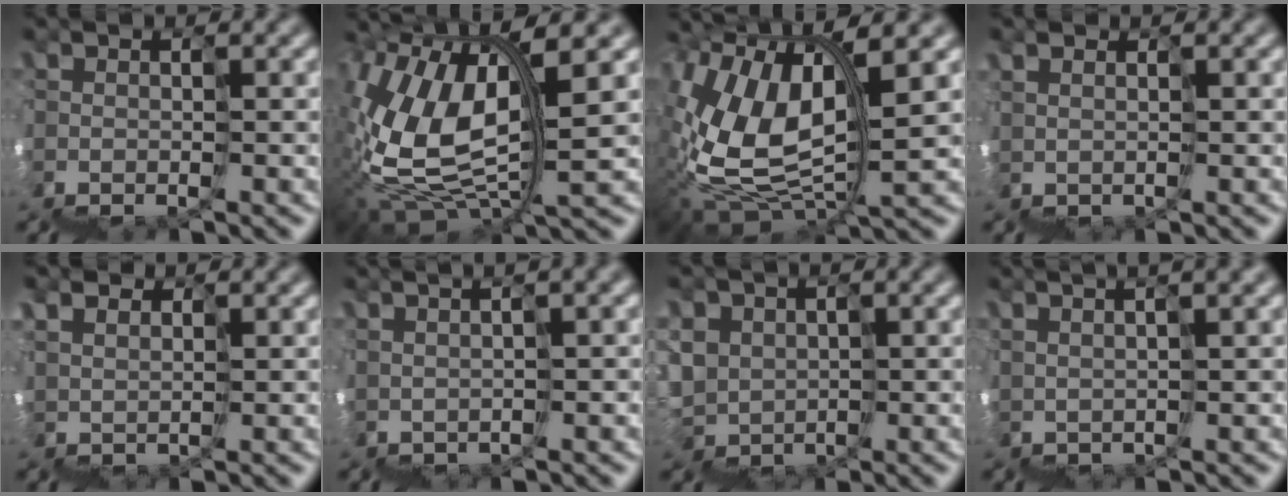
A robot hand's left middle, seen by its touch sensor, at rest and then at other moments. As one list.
[{"total": 6.5, "force": [3.3, 2.1, 5.1], "torque": [-0.141, 0.029, 0.050]}, {"total": 6.6, "force": [4.5, 1.8, 4.5], "torque": [-0.129, 0.037, 0.073]}, {"total": 3.7, "force": [2.1, -1.6, -2.6], "torque": [0.040, 0.029, 0.023]}, {"total": 5.0, "force": [3.3, -1.7, -3.3], "torque": [0.046, 0.039, 0.046]}, {"total": 4.4, "force": [3.3, 0.0, 2.9], "torque": [-0.027, 0.056, 0.065]}, {"total": 3.0, "force": [1.4, 0.9, -2.5], "torque": [0.028, 0.029, 0.008]}, {"total": 4.8, "force": [4.5, -1.2, 1.1], "torque": [0.021, 0.053, 0.068]}]